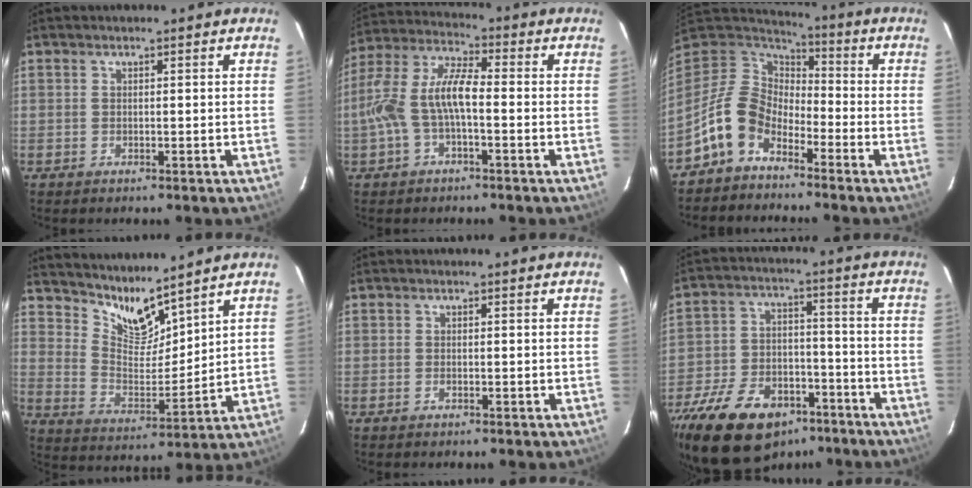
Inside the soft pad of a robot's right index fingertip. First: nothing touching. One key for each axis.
{"total": 10.4, "fx": -2.4, "fy": 3.6, "fz": 9.4, "tx": -0.208, "ty": 0.015, "tz": -0.046}
{"total": 11.0, "fx": -6.8, "fy": 6.5, "fz": 5.7, "tx": -0.117, "ty": 0.021, "tz": -0.143}
{"total": 8.9, "fx": 8.1, "fy": 1.6, "fz": 3.4, "tx": -0.062, "ty": -0.018, "tz": 0.158}
{"total": 0.7, "fx": -0.4, "fy": 0.3, "fz": 0.6, "tx": -0.013, "ty": 0.000, "tz": -0.007}
{"total": 23.3, "fx": -15.4, "fy": 12.8, "fz": 12.0, "tx": -0.262, "ty": -0.002, "tz": -0.234}